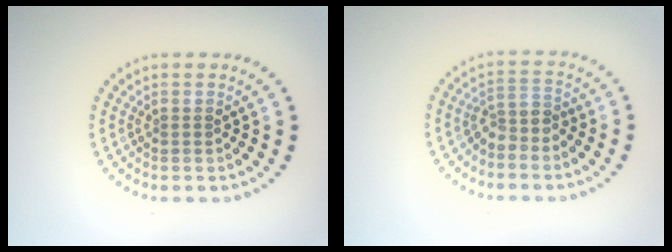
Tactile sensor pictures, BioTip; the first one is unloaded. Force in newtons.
{"total": 2.2, "press": 1.6, "slide": 1.5}